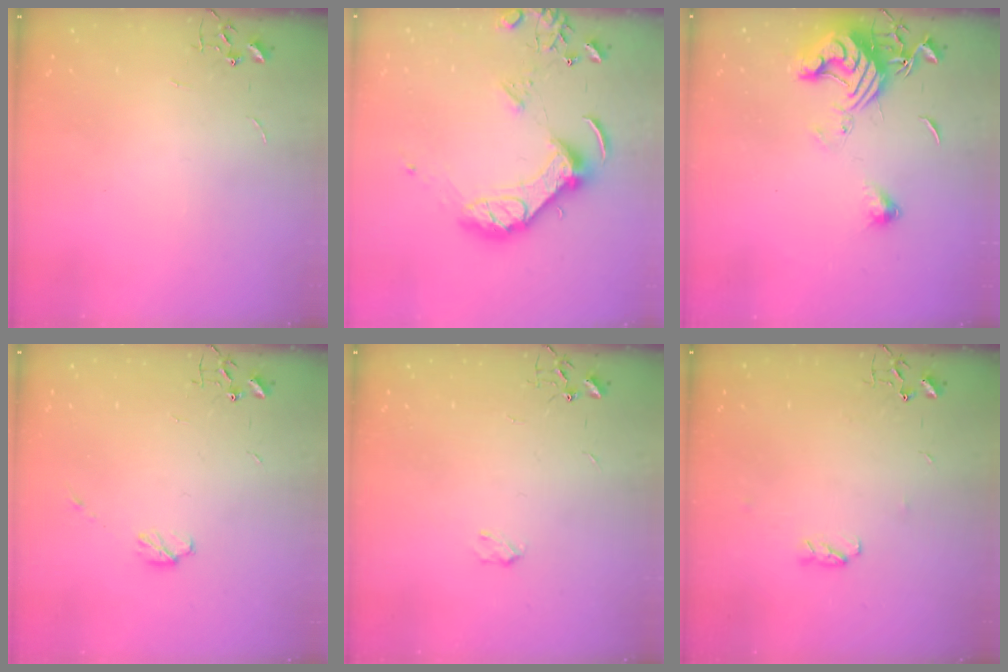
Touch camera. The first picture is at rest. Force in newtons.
{"total": 14.7, "press": 14.6, "slide": 2.1}
{"total": 14.0, "press": 13.9, "slide": 1.7}
{"total": 4.9, "press": 4.8, "slide": 1.0}
{"total": 2.8, "press": 2.8, "slide": 0.5}
{"total": 3.4, "press": 3.3, "slide": 0.8}